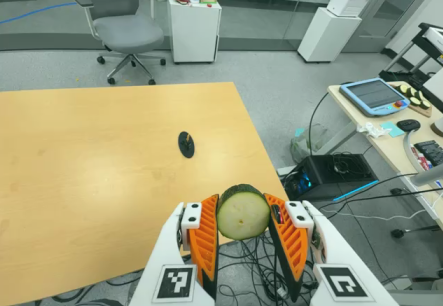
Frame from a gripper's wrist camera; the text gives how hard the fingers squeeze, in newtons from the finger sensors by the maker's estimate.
{"total": 9.5, "left": 9.0, "right": 10.0}